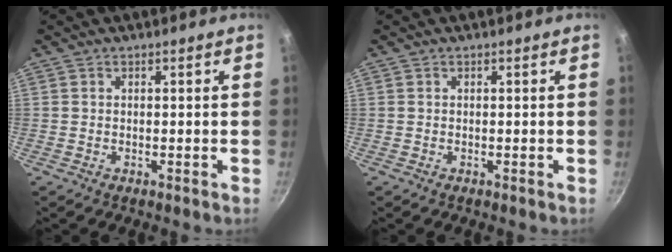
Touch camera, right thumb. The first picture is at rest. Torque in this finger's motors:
{"motor_torque": [-0.05, 0.05, -0.07, 0.00, 0.04]}